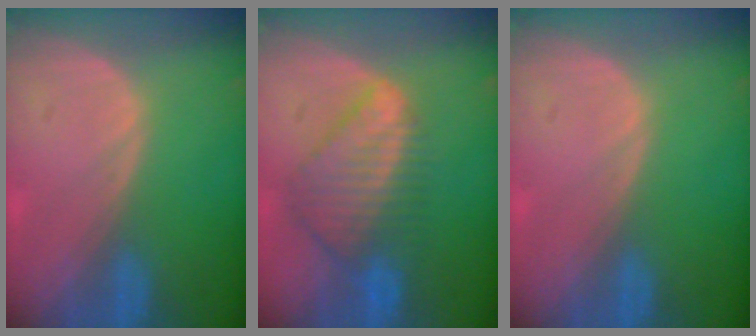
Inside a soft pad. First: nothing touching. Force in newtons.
{"total": 8.7, "press": 7.6, "slide": 4.3}
{"total": 0.0}